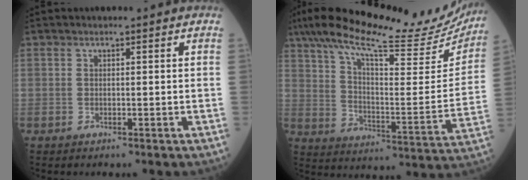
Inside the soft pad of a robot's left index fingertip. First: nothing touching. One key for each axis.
{"total": 28.6, "fx": 24.7, "fy": 4.7, "fz": 13.7, "tx": -0.233, "ty": -0.025, "tz": 0.334}